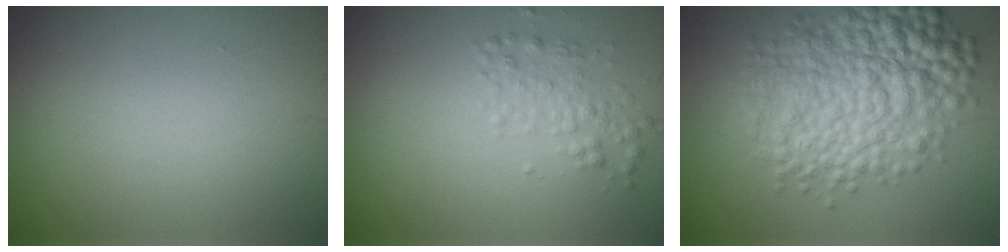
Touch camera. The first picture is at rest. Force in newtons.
{"total": 1.9, "press": 1.9, "slide": 0.1}
{"total": 9.2, "press": 9.2, "slide": 0.1}